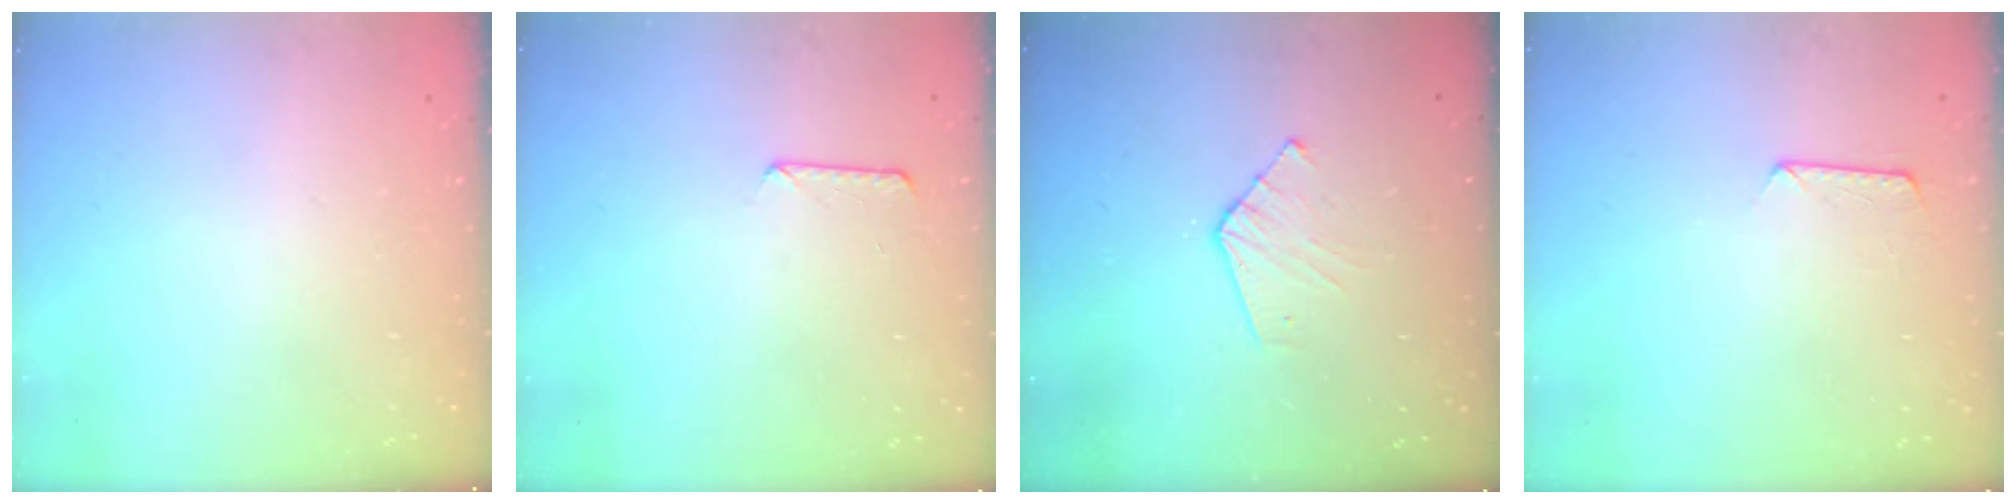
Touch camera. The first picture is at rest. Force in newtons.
{"total": 6.1, "press": 6.1, "slide": 0.5}
{"total": 5.0, "press": 5.0, "slide": 0.5}
{"total": 6.2, "press": 6.2, "slide": 0.5}